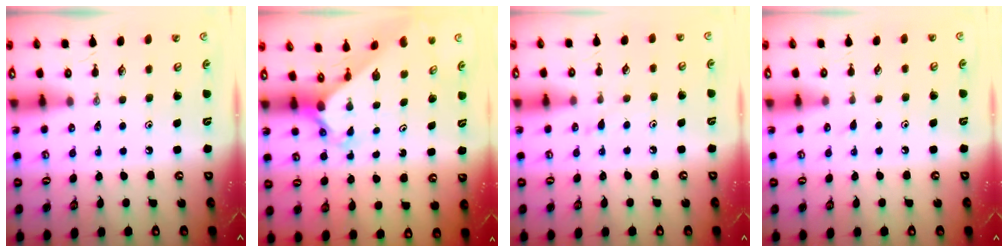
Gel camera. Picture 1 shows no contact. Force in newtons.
{"total": 2.4, "press": 2.4, "slide": 0.3}
{"total": 4.9, "press": 4.8, "slide": 0.6}
{"total": 5.1, "press": 5.1, "slide": 0.6}